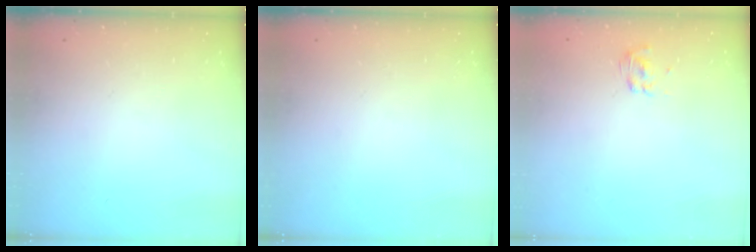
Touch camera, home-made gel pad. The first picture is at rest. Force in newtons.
{"total": 0.0}
{"total": 2.7, "press": 2.4, "slide": 1.2}